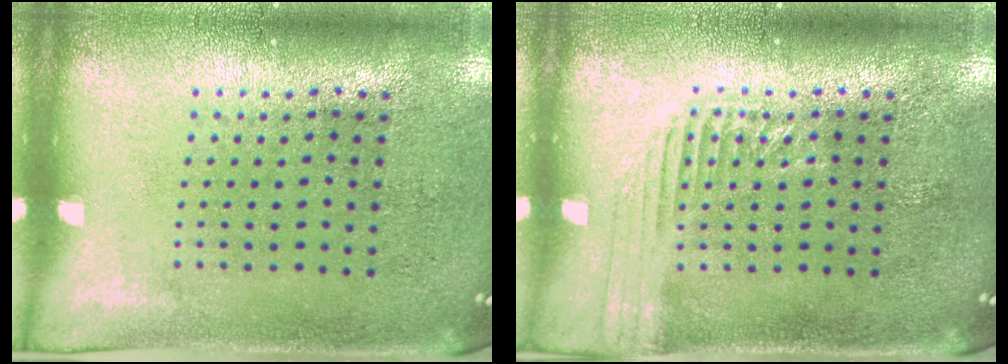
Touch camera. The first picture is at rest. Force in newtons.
{"total": 1.7, "press": 1.6, "slide": 0.2}